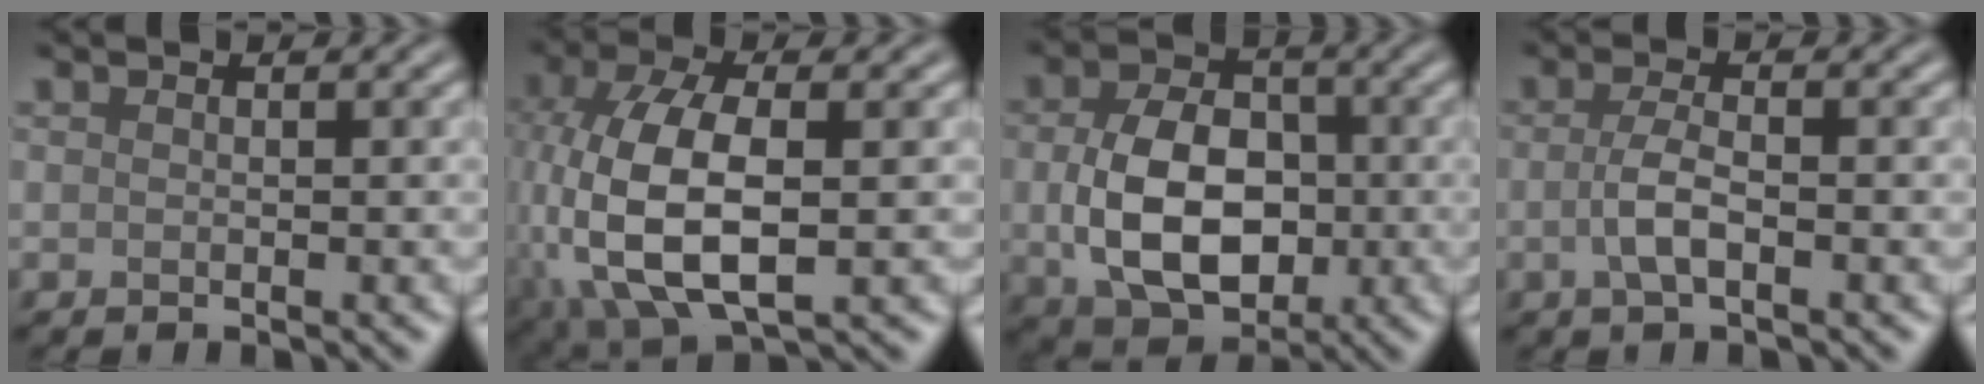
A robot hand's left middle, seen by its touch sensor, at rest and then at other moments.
{"total": 11.2, "force": [-1.5, 5.7, 9.6], "torque": [-0.230, -0.010, -0.028]}
{"total": 8.9, "force": [-0.6, 6.2, 6.4], "torque": [-0.134, -0.012, -0.005]}
{"total": 2.6, "force": [-0.6, 0.8, 2.4], "torque": [-0.052, 0.000, -0.015]}